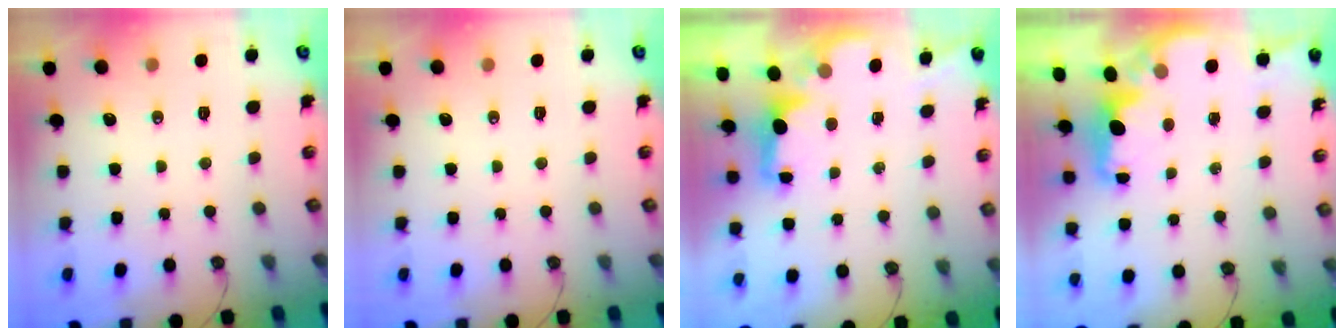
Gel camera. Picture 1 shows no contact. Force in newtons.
{"total": 0.0}
{"total": 1.9, "press": 1.7, "slide": 0.8}
{"total": 1.8, "press": 1.7, "slide": 0.6}